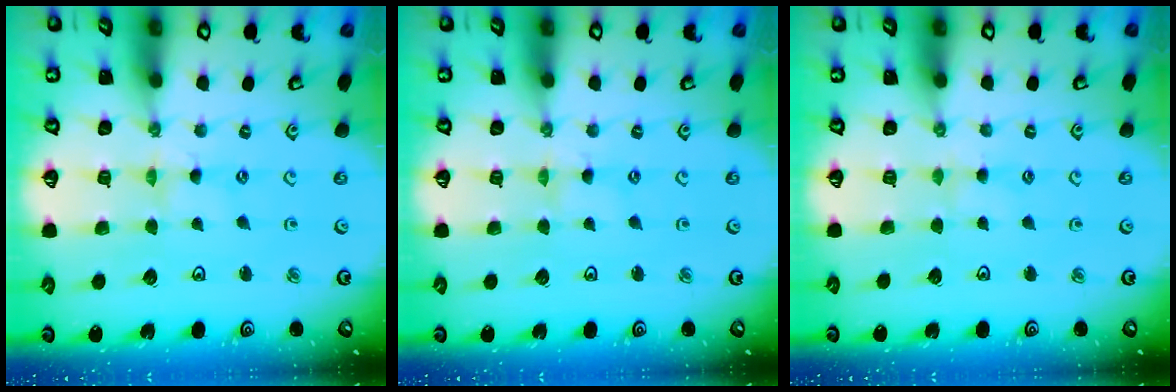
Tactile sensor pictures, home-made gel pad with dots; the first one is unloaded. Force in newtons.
{"total": 0.0}
{"total": 1.8, "press": 1.8, "slide": 0.4}